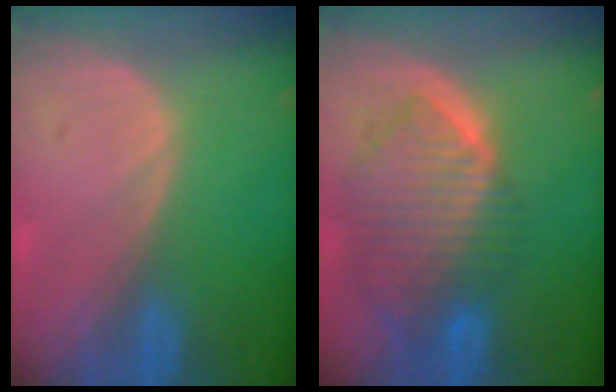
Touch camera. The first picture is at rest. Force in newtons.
{"total": 10.0, "press": 8.6, "slide": 5.1}